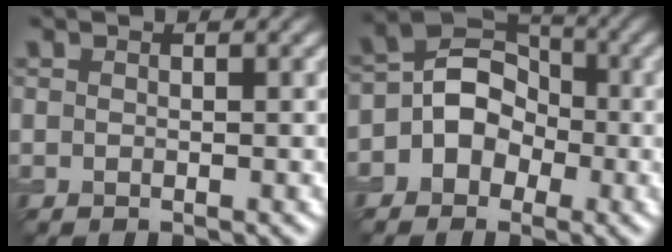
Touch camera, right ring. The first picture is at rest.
{"total": 5.8, "force": [-0.9, 5.0, 2.7], "torque": [-0.011, 0.022, -0.037]}